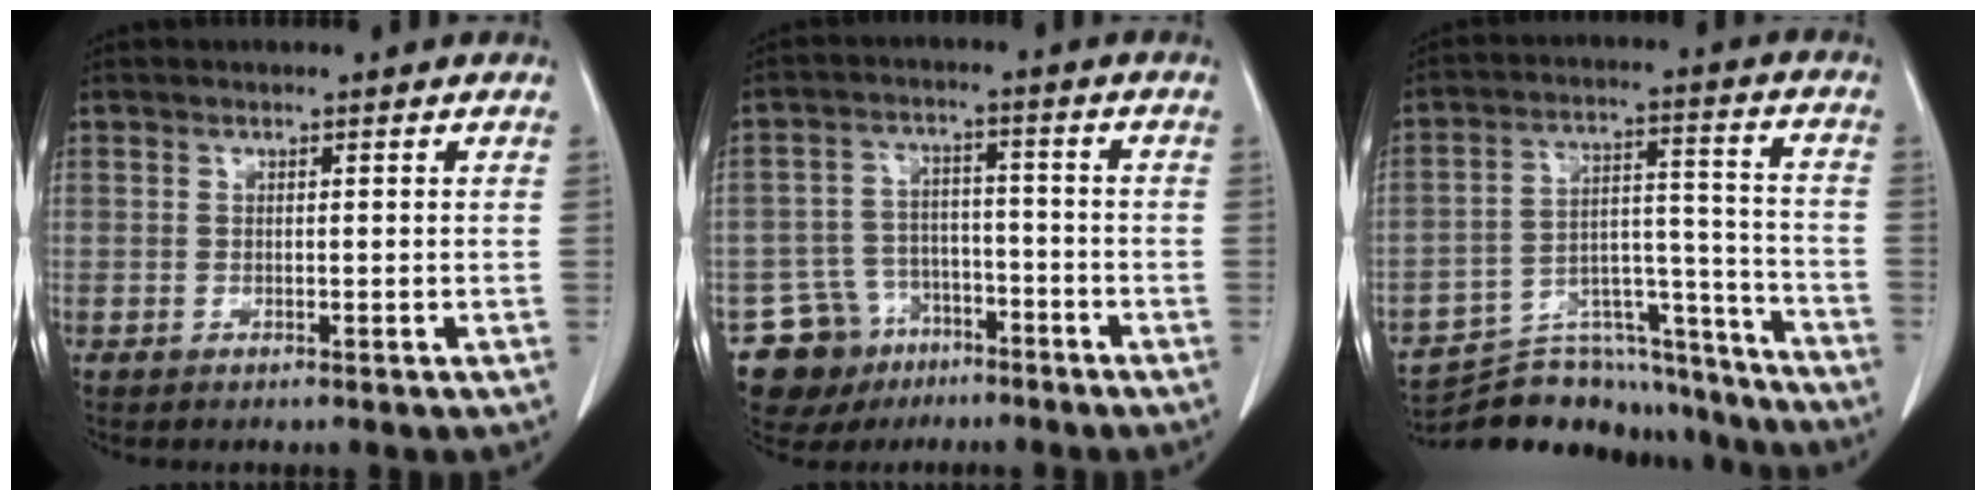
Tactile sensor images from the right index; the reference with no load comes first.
{"total": 9.9, "force": [-6.3, 7.6, 1.1], "torque": [-0.025, 0.034, -0.094]}
{"total": 20.6, "force": [-19.4, 5.7, 4.2], "torque": [-0.068, 0.046, -0.281]}